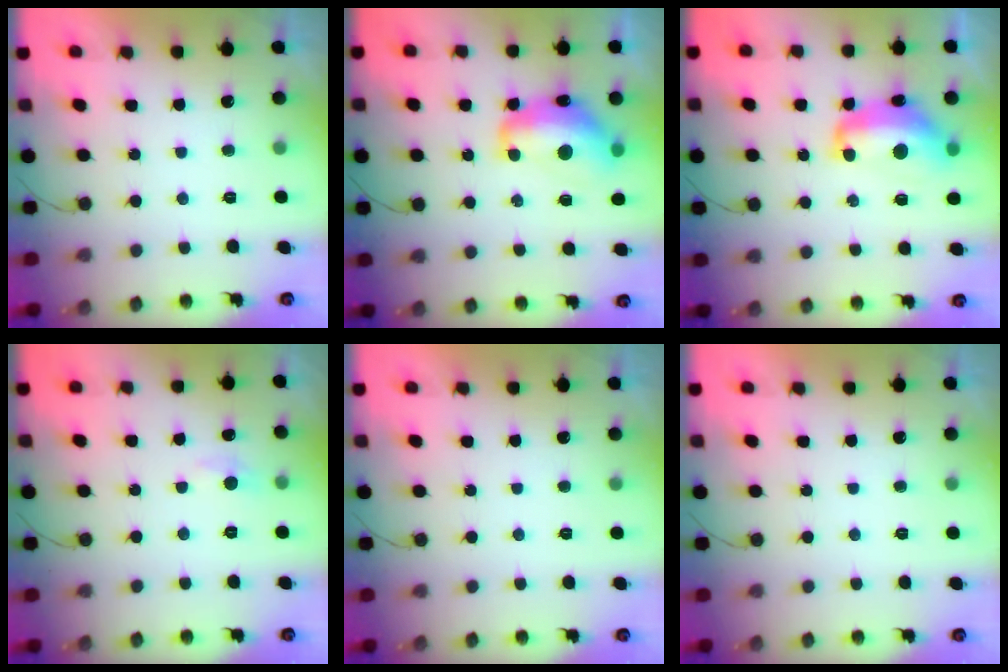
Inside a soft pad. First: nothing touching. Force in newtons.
{"total": 14.4, "press": 14.3, "slide": 0.9}
{"total": 12.7, "press": 12.7, "slide": 1.2}
{"total": 5.8, "press": 5.7, "slide": 0.6}
{"total": 0.0}
{"total": 0.0}